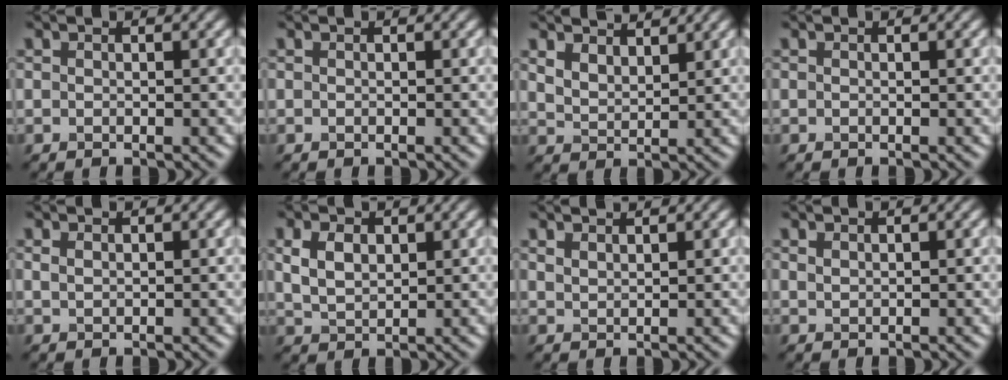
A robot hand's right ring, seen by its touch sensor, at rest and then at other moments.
{"total": 0.0}
{"total": 4.1, "force": [3.4, 1.6, 1.6], "torque": [-0.040, -0.001, 0.059]}
{"total": 0.0}
{"total": 0.8, "force": [0.6, 0.3, 0.4], "torque": [-0.012, 0.000, 0.014]}
{"total": 3.1, "force": [1.2, 2.0, 2.1], "torque": [-0.050, 0.001, 0.027]}
{"total": 1.8, "force": [1.6, 0.5, 0.6], "torque": [-0.010, 0.002, 0.026]}
{"total": 0.6, "force": [0.5, 0.3, 0.2], "torque": [-0.007, -0.001, 0.014]}